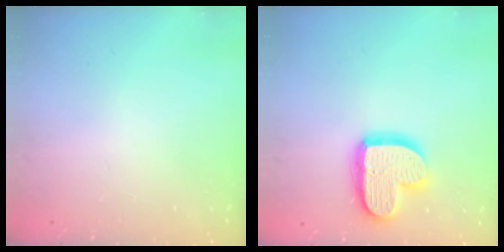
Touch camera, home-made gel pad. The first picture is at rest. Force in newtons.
{"total": 16.1, "press": 16.1, "slide": 1.3}